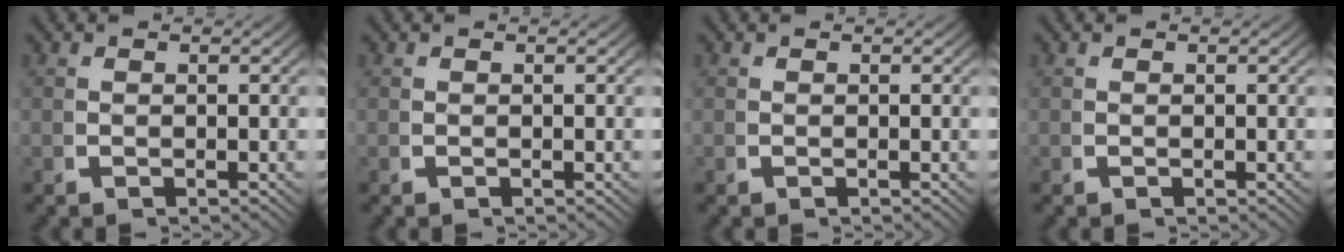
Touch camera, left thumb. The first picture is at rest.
{"total": 0.0}
{"total": 0.0}
{"total": 0.0}